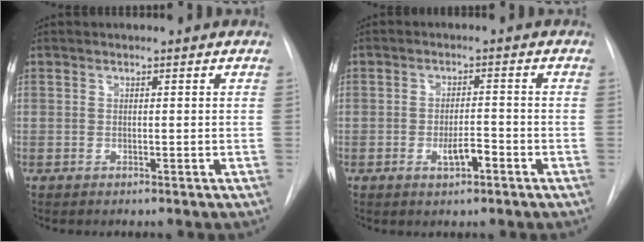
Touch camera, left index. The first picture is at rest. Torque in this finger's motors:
{"motor_torque": [0.36, 0.35, 0.09, 0.04]}